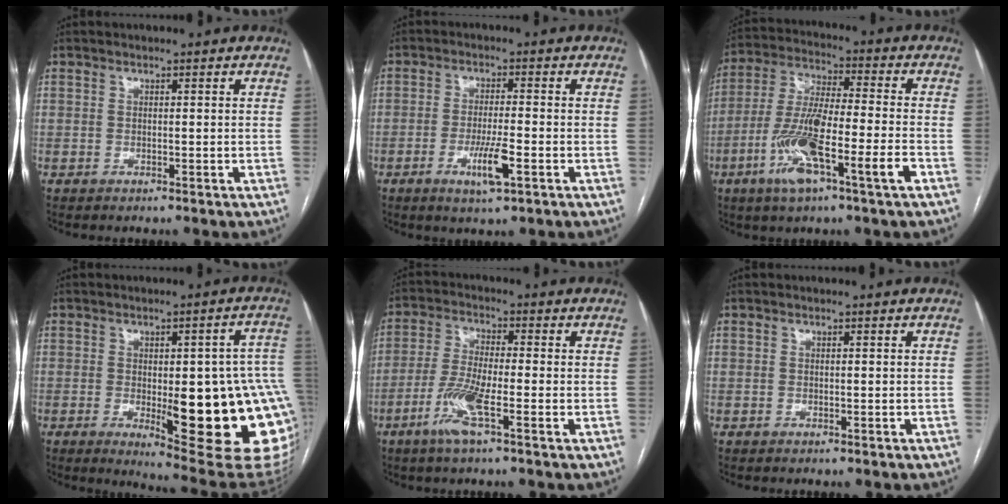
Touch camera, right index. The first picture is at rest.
{"total": 5.7, "force": [-2.3, 0.5, 5.2], "torque": [-0.098, -0.008, -0.041]}
{"total": 14.0, "force": [-5.8, 1.0, 12.6], "torque": [-0.251, -0.005, -0.106]}
{"total": 22.3, "force": [-3.7, 5.0, 21.5], "torque": [-0.177, 0.003, -0.024]}
{"total": 7.5, "force": [-3.2, 0.6, 6.8], "torque": [-0.145, -0.011, -0.067]}
{"total": 0.0}